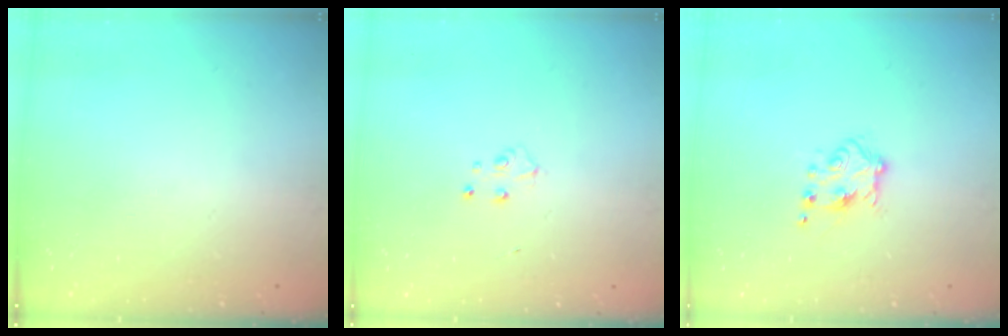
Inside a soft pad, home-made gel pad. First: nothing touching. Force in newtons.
{"total": 4.0, "press": 4.0, "slide": 0.5}
{"total": 5.6, "press": 5.6, "slide": 0.8}